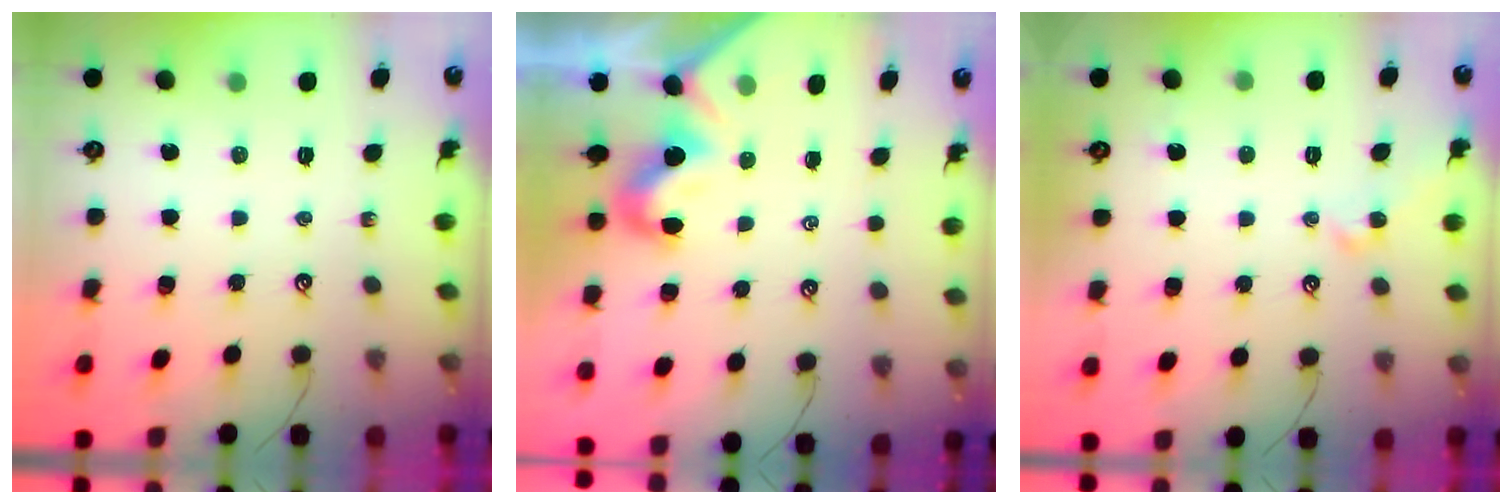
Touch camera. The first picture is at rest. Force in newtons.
{"total": 1.9, "press": 1.8, "slide": 0.6}
{"total": 3.6, "press": 3.6, "slide": 0.6}